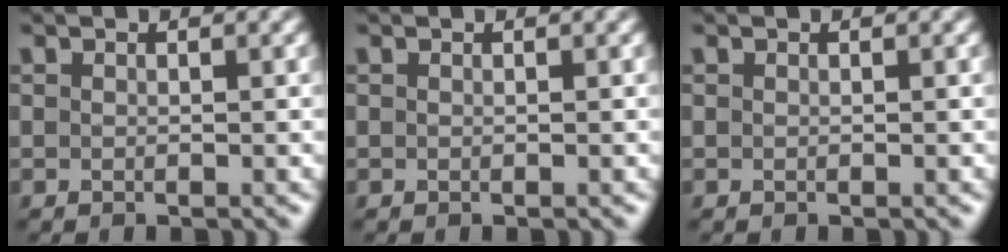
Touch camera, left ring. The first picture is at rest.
{"total": 0.0}
{"total": 0.0}